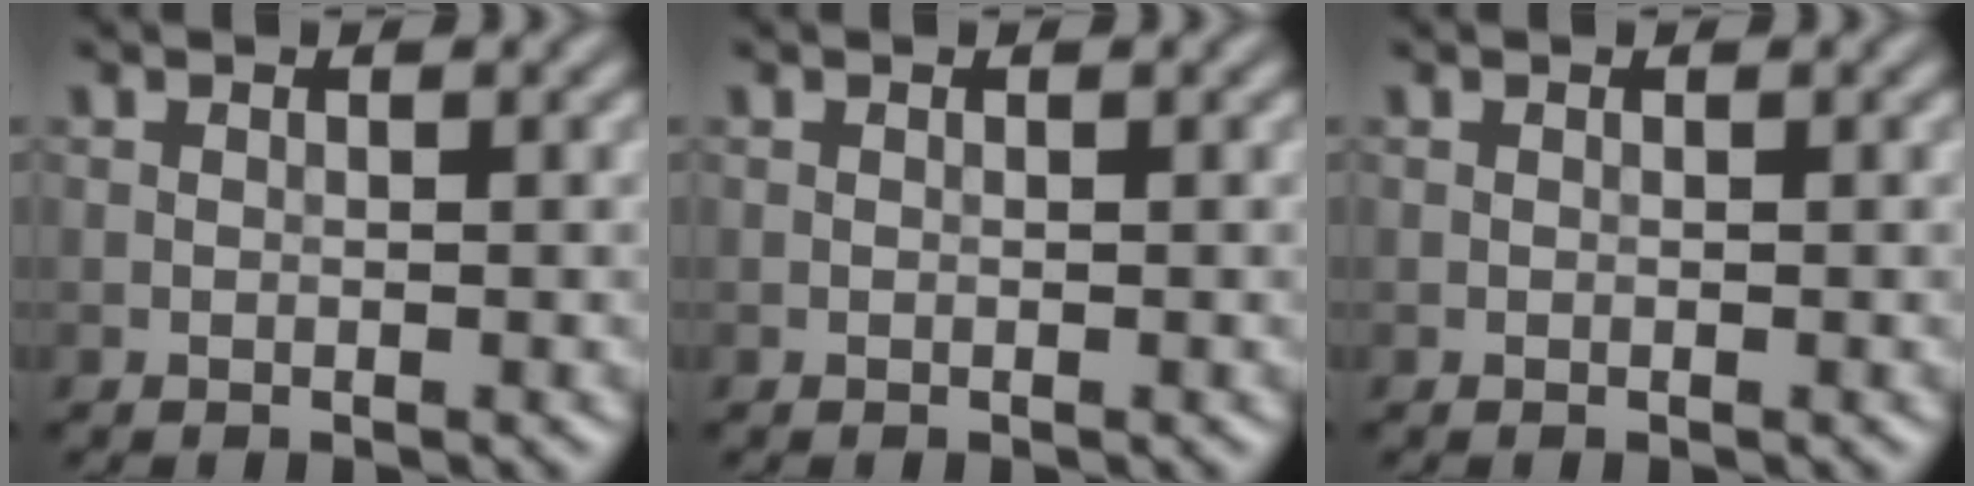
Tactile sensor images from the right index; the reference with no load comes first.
{"total": 0.0}
{"total": 0.0}